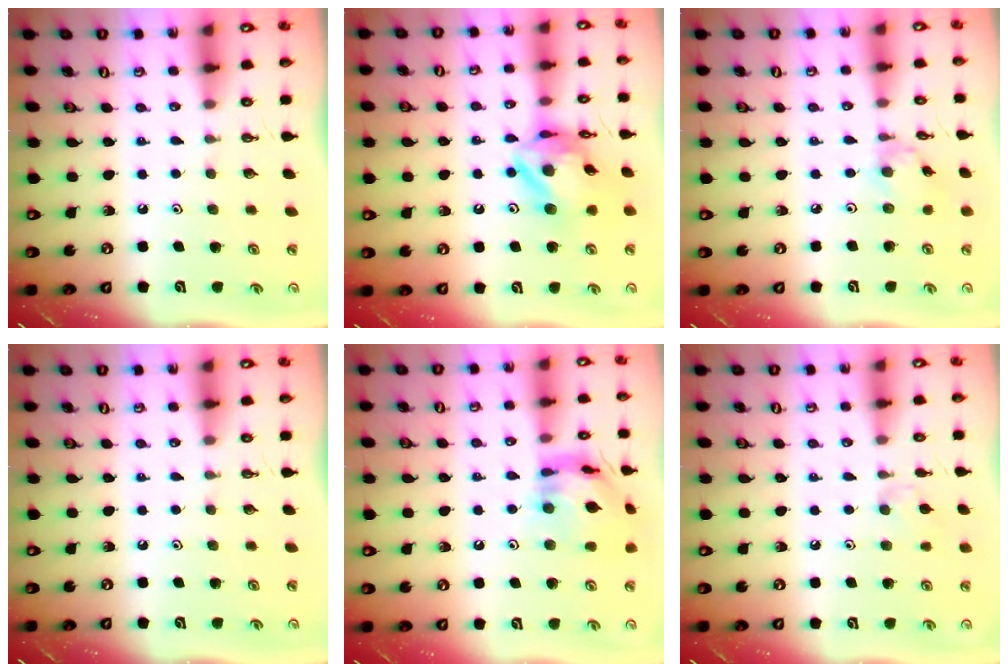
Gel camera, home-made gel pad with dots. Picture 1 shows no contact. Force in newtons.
{"total": 13.8, "press": 13.7, "slide": 1.5}
{"total": 2.1, "press": 2.1, "slide": 0.2}
{"total": 0.0}
{"total": 14.8, "press": 14.8, "slide": 1.2}
{"total": 5.3, "press": 5.2, "slide": 0.7}